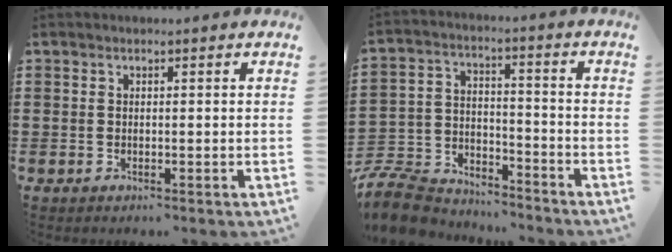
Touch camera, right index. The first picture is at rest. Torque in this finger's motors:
{"motor_torque": [-0.86, 0.96, -1.05, -0.21]}